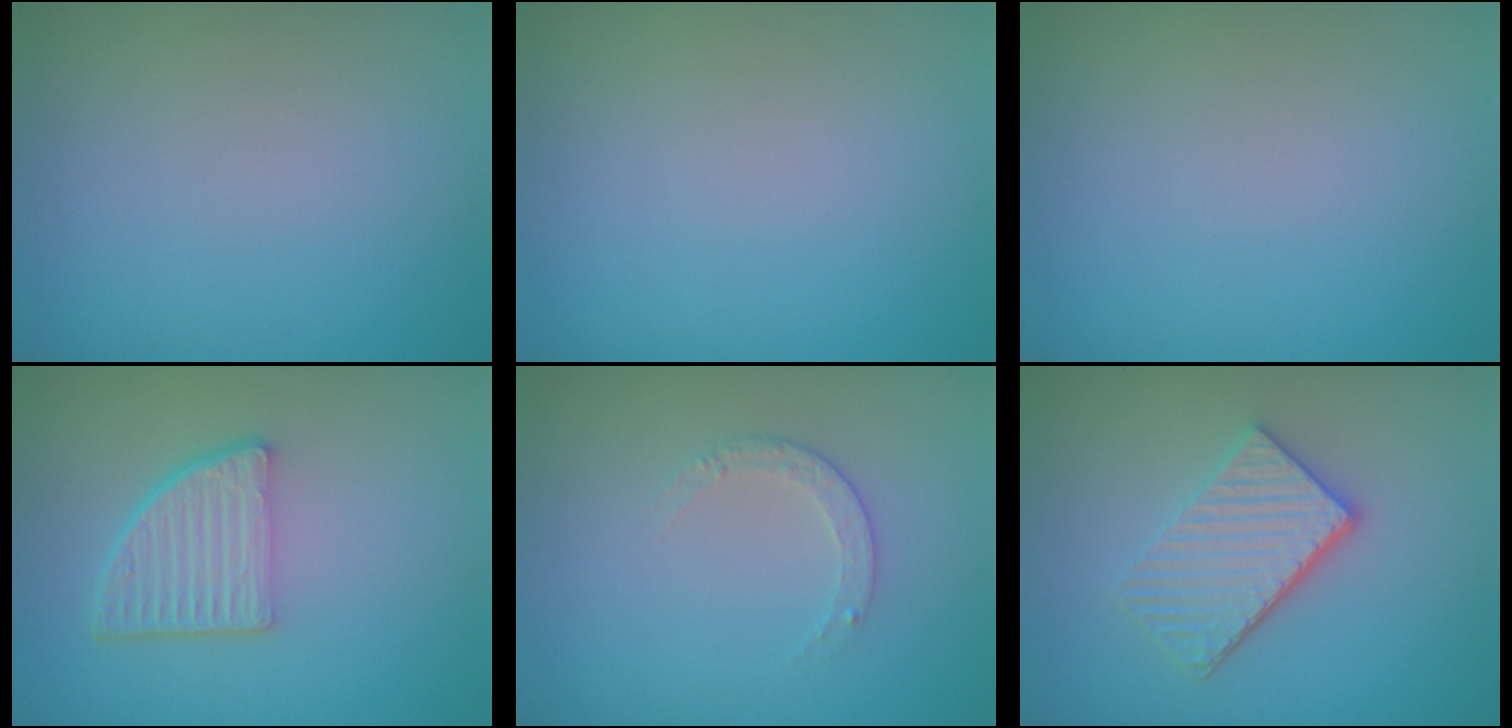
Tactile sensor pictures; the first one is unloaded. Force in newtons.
{"total": 0.0}
{"total": 0.0}
{"total": 4.8, "press": 3.3, "slide": 3.5}
{"total": 1.2, "press": 0.9, "slide": 0.9}
{"total": 4.4, "press": 3.5, "slide": 2.7}